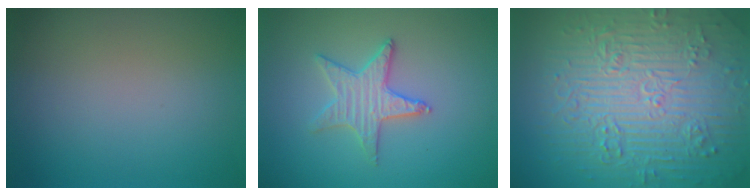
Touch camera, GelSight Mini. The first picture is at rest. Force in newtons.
{"total": 3.0, "press": 3.0, "slide": 0.1}
{"total": 11.1, "press": 7.4, "slide": 8.3}